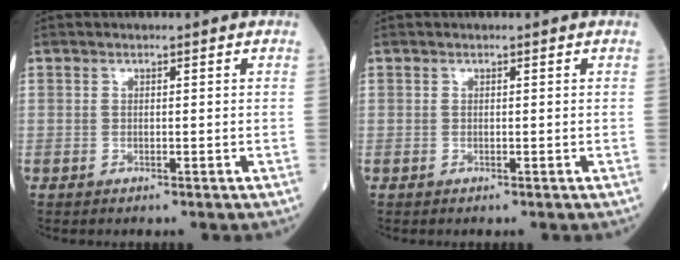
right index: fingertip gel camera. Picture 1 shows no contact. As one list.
[{"total": 0.0}]